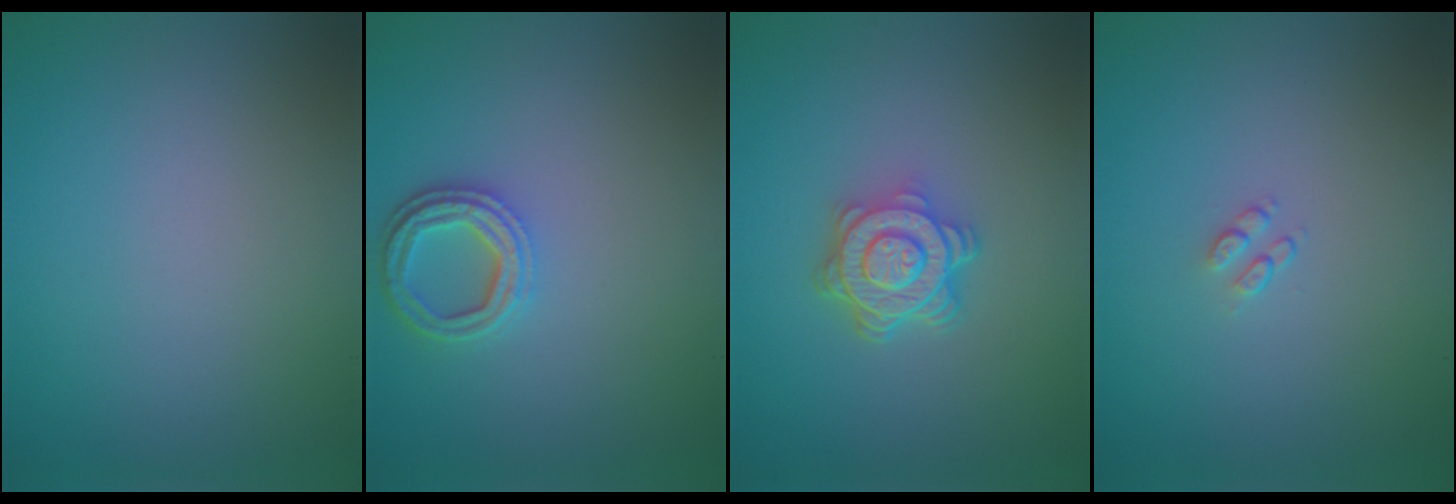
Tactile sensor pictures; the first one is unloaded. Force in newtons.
{"total": 3.2, "press": 2.8, "slide": 1.6}
{"total": 4.8, "press": 3.7, "slide": 3.1}
{"total": 0.9, "press": 0.6, "slide": 0.7}